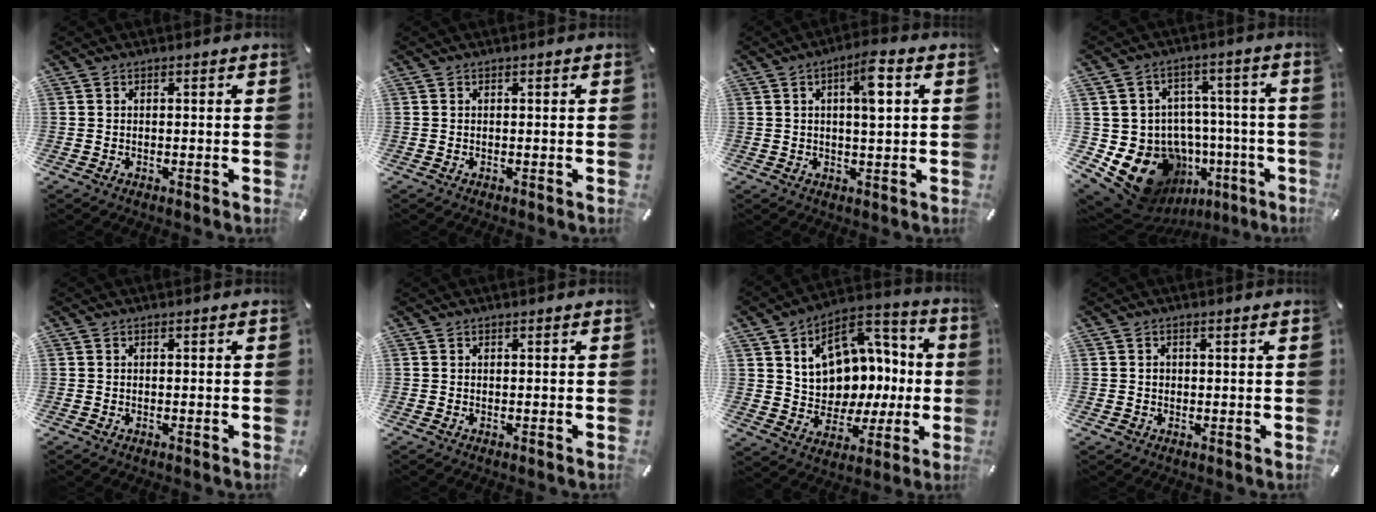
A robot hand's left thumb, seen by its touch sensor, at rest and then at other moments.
{"total": 0.0}
{"total": 7.2, "force": [1.8, 1.5, 6.7], "torque": [-0.108, -0.004, 0.023]}
{"total": 17.3, "force": [-7.8, 13.0, 8.2], "torque": [-0.133, 0.032, -0.103]}
{"total": 0.0}
{"total": 0.0}
{"total": 13.7, "force": [3.1, 11.4, 6.8], "torque": [-0.097, -0.021, 0.067]}
{"total": 1.0, "force": [0.2, 0.9, 0.5], "torque": [-0.011, 0.005, 0.003]}